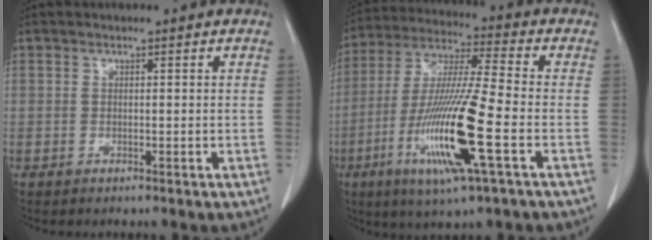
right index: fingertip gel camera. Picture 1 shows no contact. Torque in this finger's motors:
{"motor_torque": [2.14, 0.00, 0.98, 0.21]}